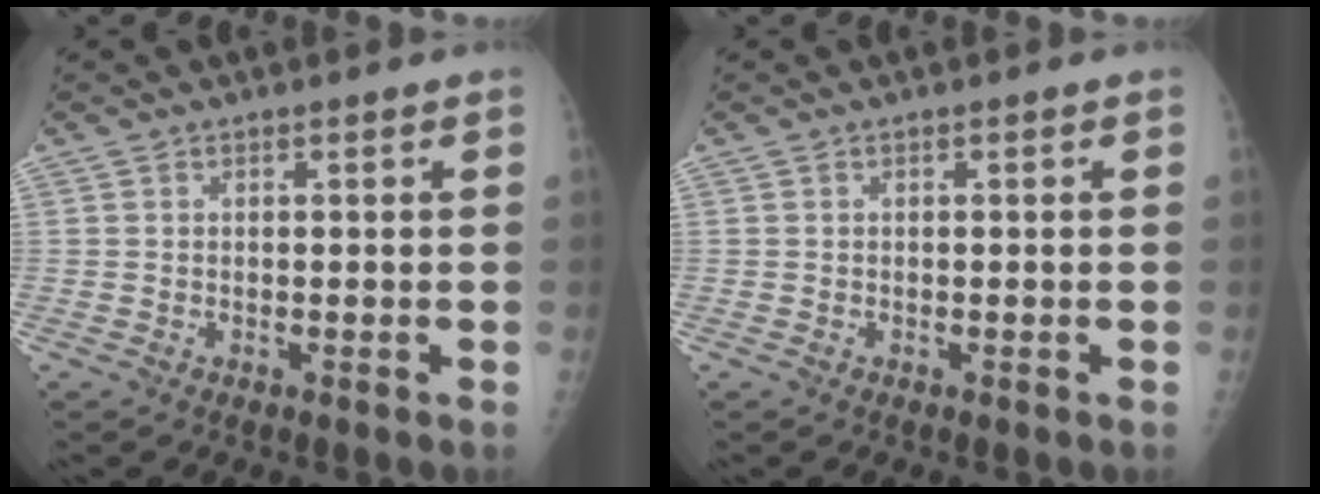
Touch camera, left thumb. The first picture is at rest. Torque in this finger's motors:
{"motor_torque": [0.02, 0.02, 0.00, 0.00, 0.00]}